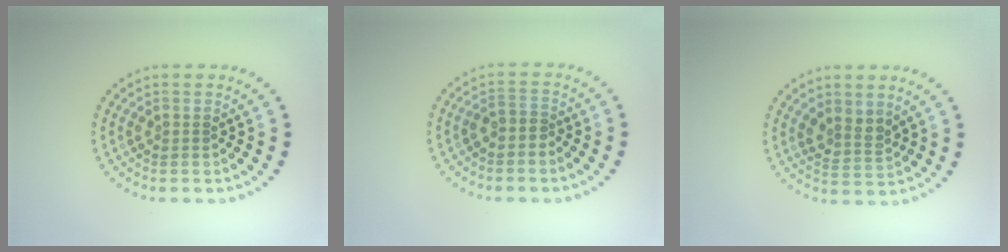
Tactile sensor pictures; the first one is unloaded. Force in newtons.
{"total": 1.0, "press": 0.6, "slide": 0.8}
{"total": 2.2, "press": 1.8, "slide": 1.2}